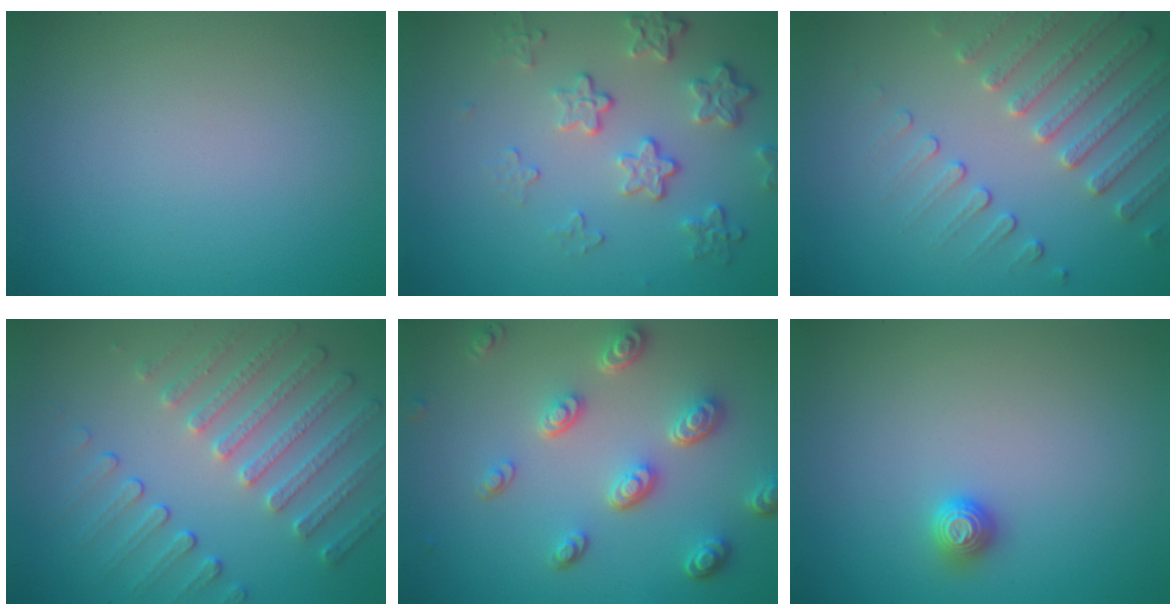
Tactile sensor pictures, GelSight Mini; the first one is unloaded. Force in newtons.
{"total": 4.2, "press": 3.1, "slide": 2.8}
{"total": 3.8, "press": 3.6, "slide": 1.1}
{"total": 5.1, "press": 3.9, "slide": 3.3}
{"total": 4.8, "press": 3.7, "slide": 3.0}
{"total": 1.0, "press": 1.0, "slide": 0.3}